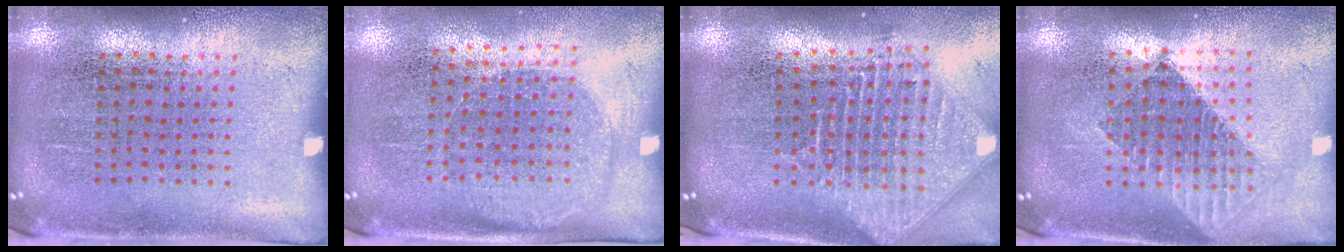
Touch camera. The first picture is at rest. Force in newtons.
{"total": 1.3, "press": 1.2, "slide": 0.5}
{"total": 2.4, "press": 1.8, "slide": 1.5}
{"total": 1.5, "press": 1.3, "slide": 0.9}